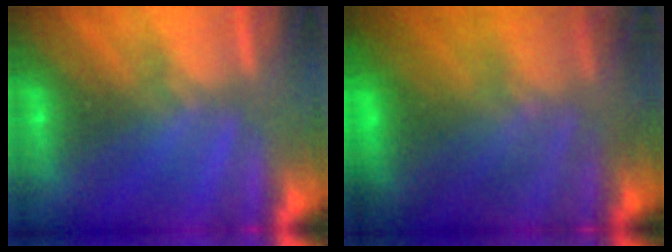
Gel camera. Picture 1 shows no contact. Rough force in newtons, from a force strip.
{"total": 9.0}